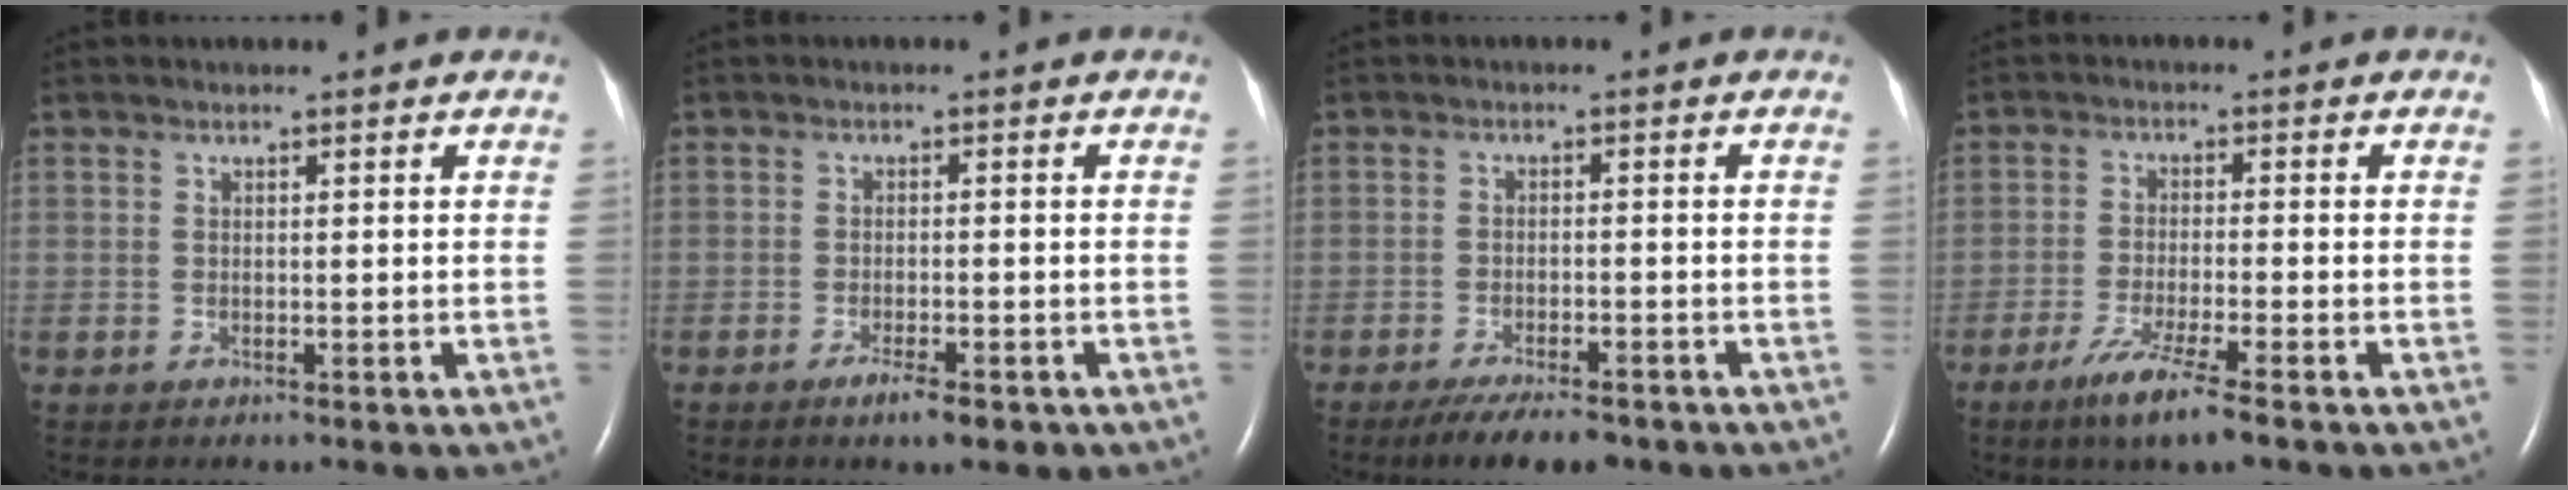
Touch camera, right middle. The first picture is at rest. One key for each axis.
{"total": 3.4, "fx": -2.2, "fy": 0.8, "fz": 2.5, "tx": -0.043, "ty": -0.002, "tz": -0.032}
{"total": 7.5, "fx": -5.8, "fy": 2.1, "fz": 4.2, "tx": -0.066, "ty": -0.010, "tz": -0.090}
{"total": 6.7, "fx": -4.3, "fy": 0.0, "fz": 5.1, "tx": -0.103, "ty": -0.018, "tz": -0.079}